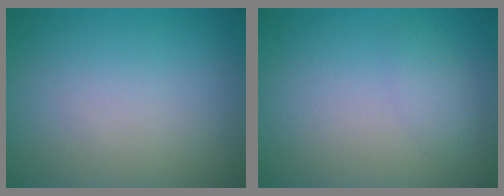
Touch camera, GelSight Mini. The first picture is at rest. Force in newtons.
{"total": 1.5, "press": 1.5, "slide": 0.1}